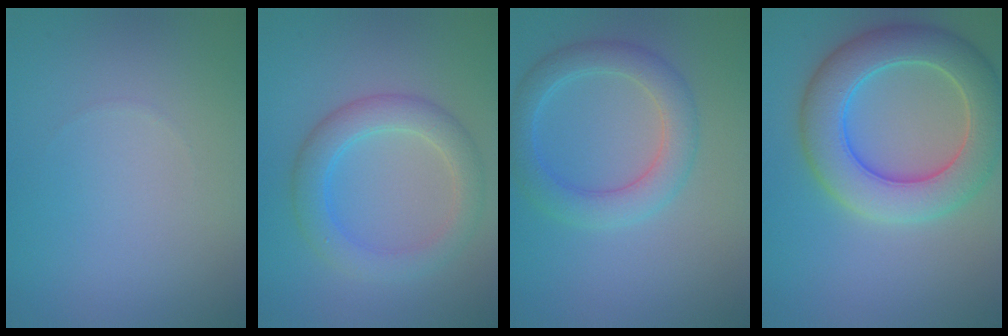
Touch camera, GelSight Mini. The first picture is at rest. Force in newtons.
{"total": 4.1, "press": 4.1, "slide": 0.3}
{"total": 4.1, "press": 4.1, "slide": 0.3}
{"total": 7.9, "press": 7.9, "slide": 0.5}